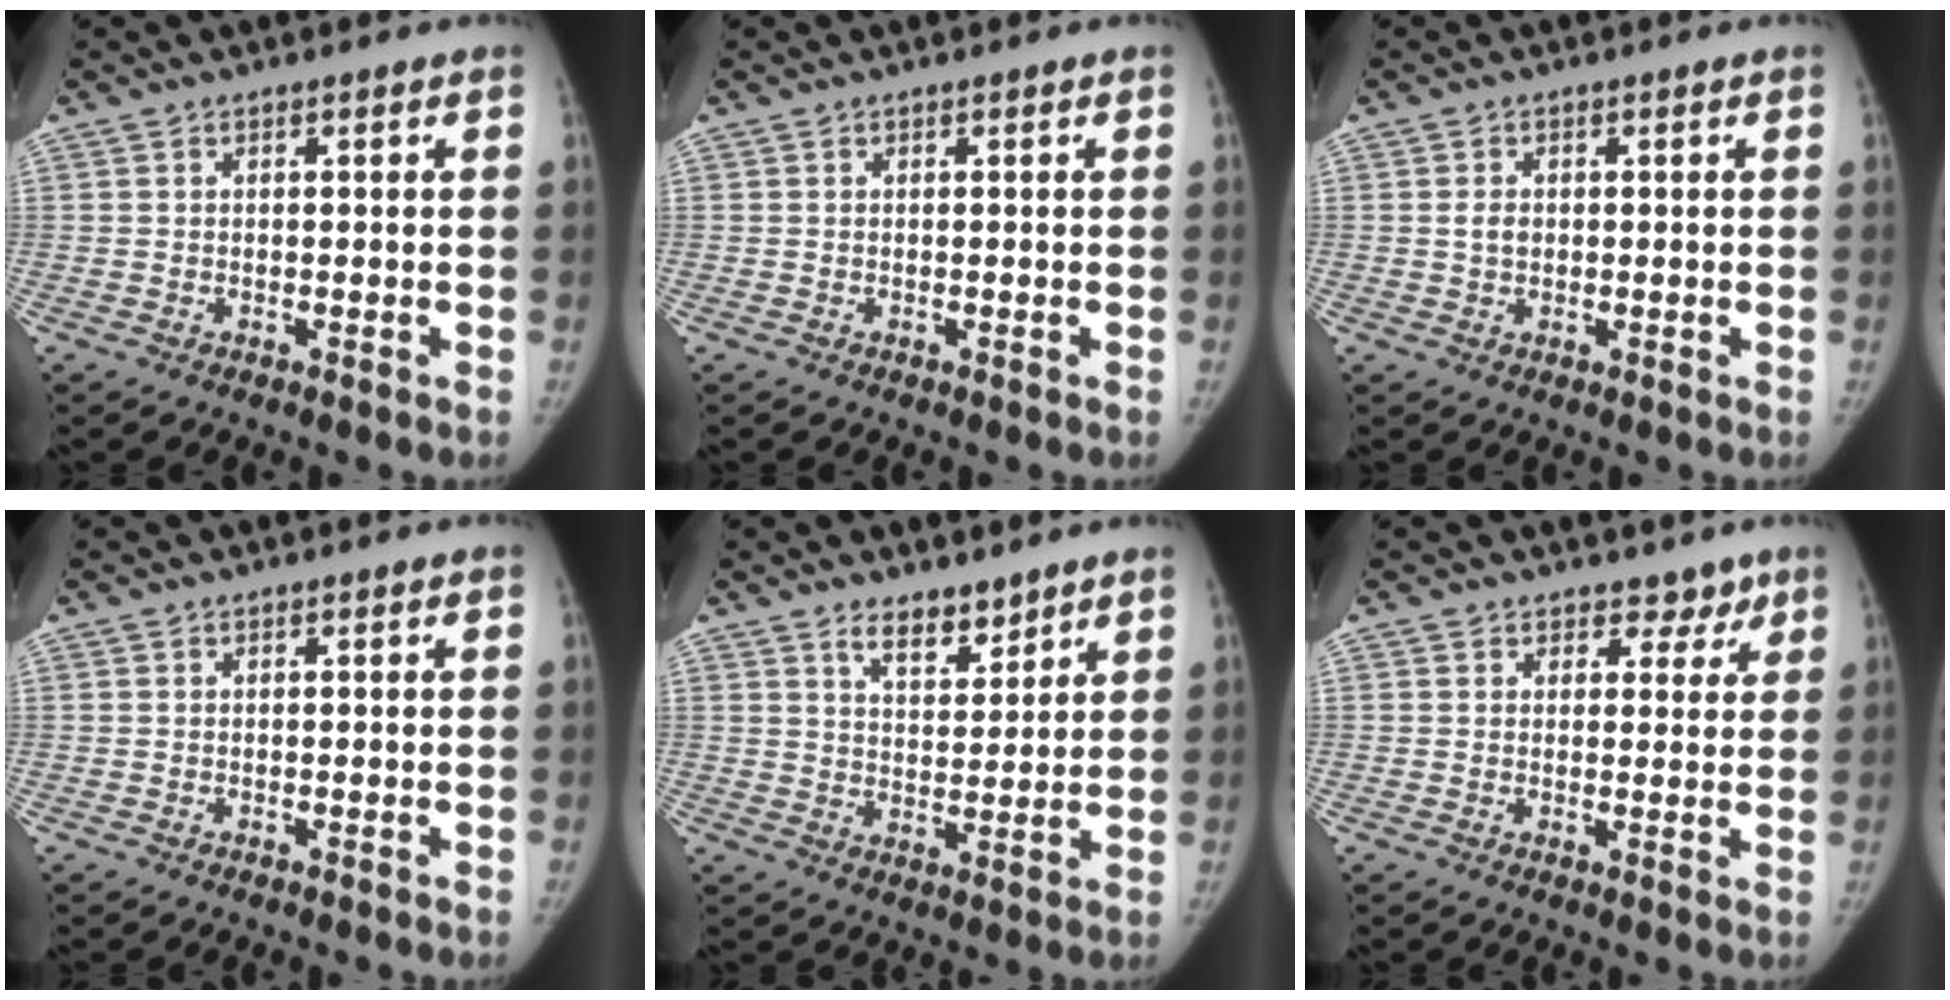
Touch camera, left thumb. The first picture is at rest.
{"total": 0.0}
{"total": 1.9, "force": [0.1, 1.5, 1.2], "torque": [-0.016, 0.001, 0.004]}
{"total": 0.0}
{"total": 6.1, "force": [4.7, 2.8, 2.7], "torque": [-0.020, -0.037, 0.082]}
{"total": 3.6, "force": [2.6, 2.5, 0.3], "torque": [0.032, -0.013, 0.029]}